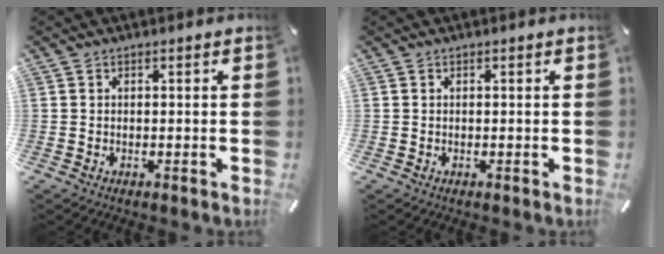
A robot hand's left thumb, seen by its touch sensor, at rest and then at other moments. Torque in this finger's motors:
{"motor_torque": [0.02, 0.01, -0.02, 0.06, 0.00]}